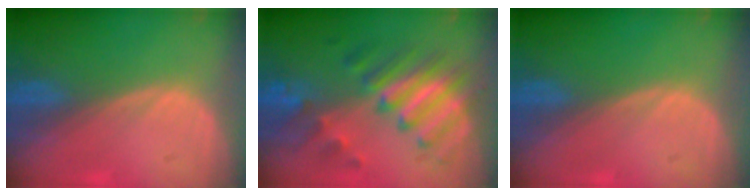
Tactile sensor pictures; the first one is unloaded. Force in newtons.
{"total": 8.7, "press": 8.7, "slide": 0.4}
{"total": 0.0}